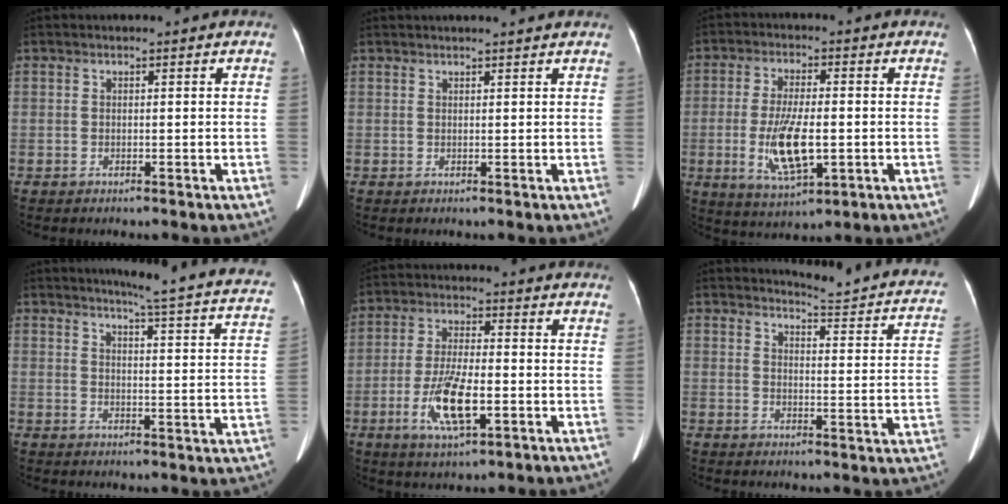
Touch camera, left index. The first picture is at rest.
{"total": 5.0, "force": [4.7, 0.1, 1.8], "torque": [-0.024, 0.025, 0.054]}
{"total": 9.5, "force": [-1.7, 2.9, 8.9], "torque": [-0.181, -0.009, -0.024]}
{"total": 19.9, "force": [17.8, 0.3, 8.8], "torque": [-0.112, -0.067, 0.192]}
{"total": 9.5, "force": [-3.1, 2.5, 8.6], "torque": [-0.175, -0.006, -0.052]}
{"total": 13.8, "force": [13.0, 1.1, 4.4], "torque": [-0.042, -0.065, 0.130]}